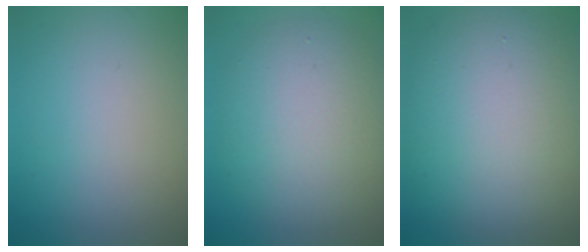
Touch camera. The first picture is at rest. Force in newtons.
{"total": 7.6, "press": 7.6, "slide": 0.6}
{"total": 13.7, "press": 13.7, "slide": 0.7}